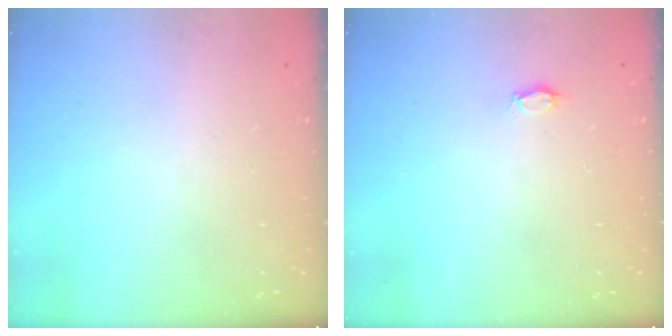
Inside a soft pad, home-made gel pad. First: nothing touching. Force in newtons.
{"total": 2.3, "press": 2.3, "slide": 0.3}